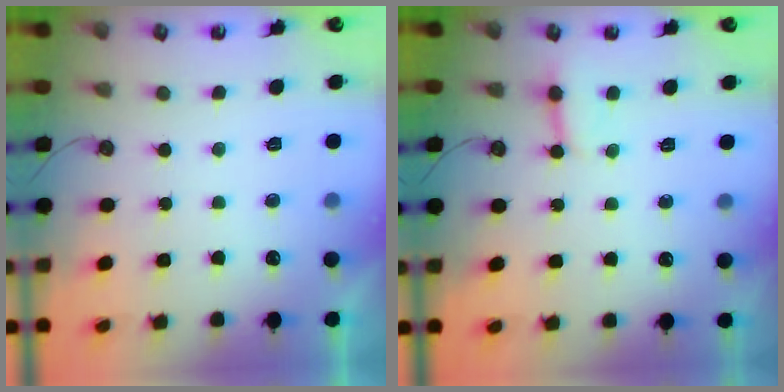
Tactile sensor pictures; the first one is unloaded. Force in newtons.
{"total": 2.8, "press": 2.8, "slide": 0.2}